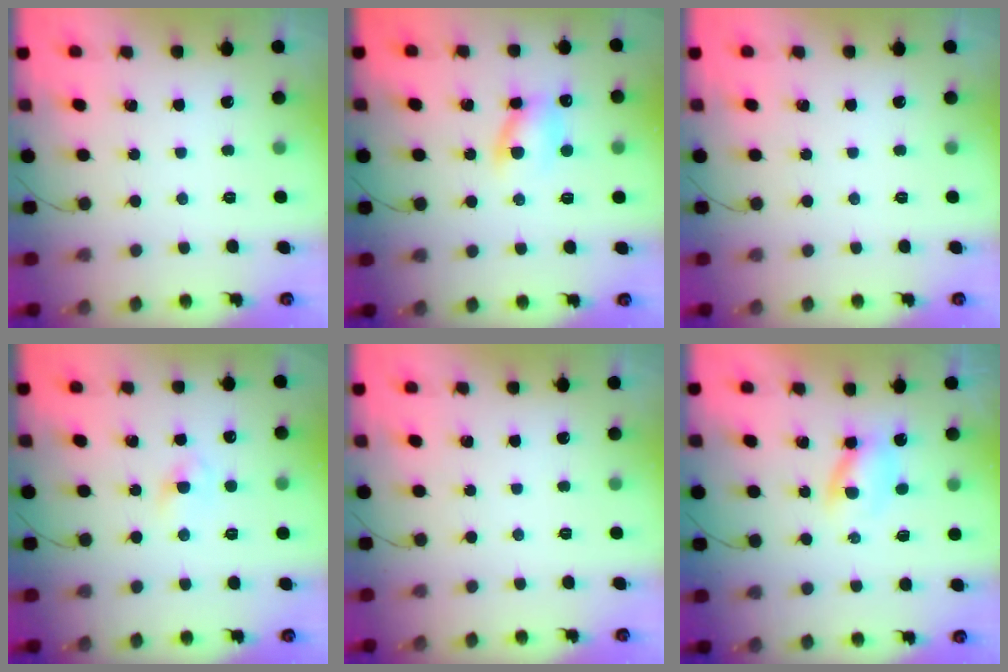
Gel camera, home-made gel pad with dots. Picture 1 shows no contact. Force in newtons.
{"total": 7.6, "press": 7.4, "slide": 1.3}
{"total": 0.0}
{"total": 1.9, "press": 1.7, "slide": 0.8}
{"total": 0.0}
{"total": 2.5, "press": 2.2, "slide": 1.2}